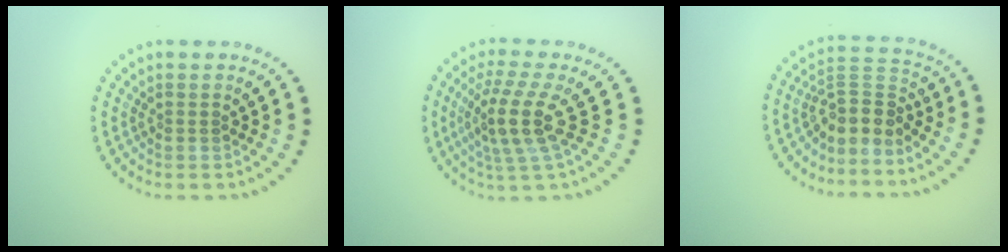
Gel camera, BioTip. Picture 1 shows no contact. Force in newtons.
{"total": 4.3, "press": 3.5, "slide": 2.5}
{"total": 3.4, "press": 2.6, "slide": 2.3}